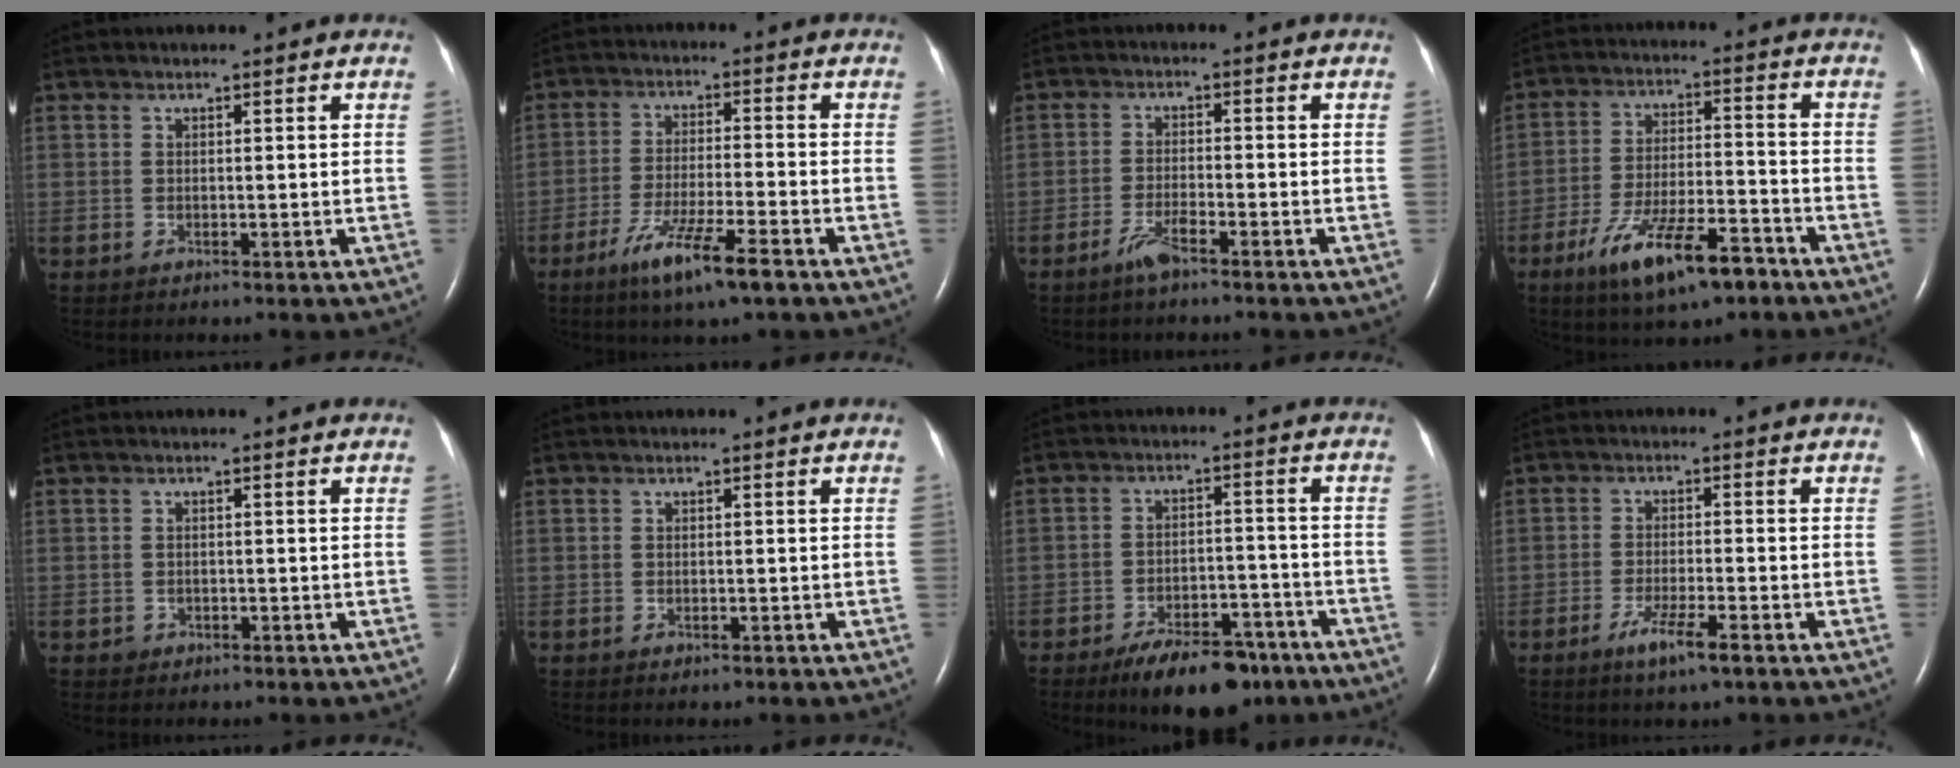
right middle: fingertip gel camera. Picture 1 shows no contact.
{"total": 9.0, "force": [-5.5, 0.3, 7.1], "torque": [-0.135, -0.019, -0.098]}
{"total": 3.2, "force": [-2.5, 0.1, 2.1], "torque": [-0.050, -0.003, -0.049]}
{"total": 12.5, "force": [-7.8, 3.1, 9.2], "torque": [-0.167, -0.009, -0.130]}
{"total": 1.0, "force": [-0.5, 0.8, 0.0], "torque": [-0.002, 0.004, -0.008]}
{"total": 0.6, "force": [-0.4, 0.3, 0.4], "torque": [-0.008, -0.001, -0.003]}
{"total": 11.6, "force": [-8.5, 4.6, 6.6], "torque": [-0.094, 0.003, -0.131]}
{"total": 4.7, "force": [-2.8, 0.1, 3.8], "torque": [-0.072, -0.008, -0.053]}